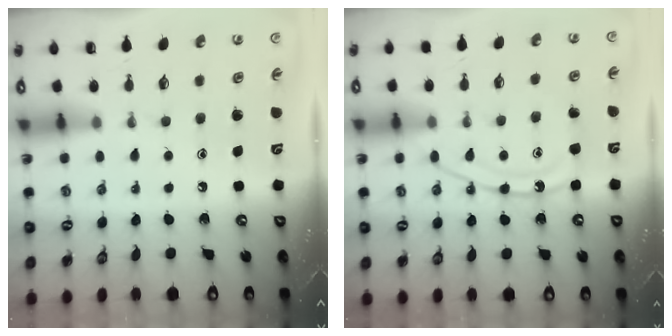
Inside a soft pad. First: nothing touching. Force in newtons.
{"total": 12.8, "press": 12.7, "slide": 0.9}